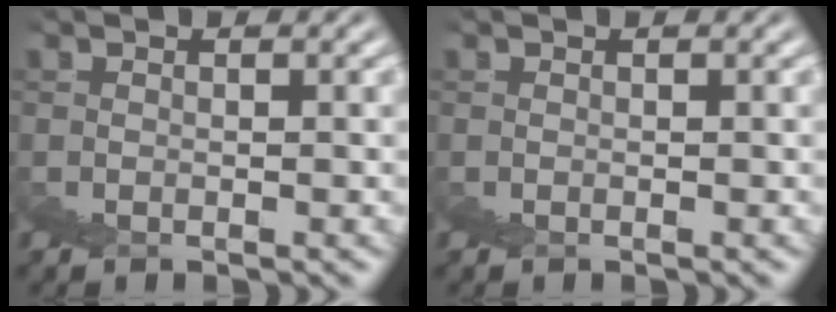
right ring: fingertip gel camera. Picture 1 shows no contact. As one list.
[{"total": 0.0}]